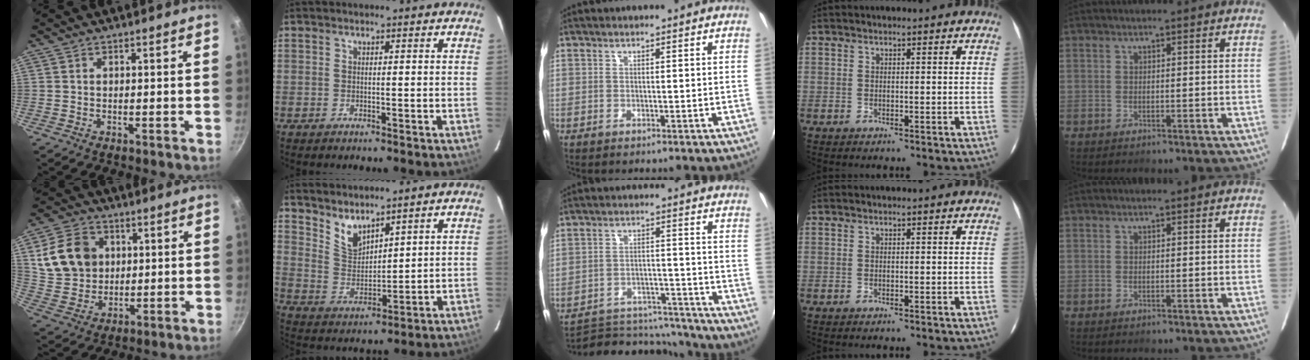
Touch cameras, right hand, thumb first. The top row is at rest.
{"thumb": {"total": 13.4, "force": [3.5, 10.8, 7.1], "torque": [-0.113, -0.004, 0.074]}, "index": {"total": 6.7, "force": [5.5, 2.4, 3.0], "torque": [-0.052, -0.003, 0.115]}, "middle": {"total": 15.6, "force": [-14.3, 4.8, 4.0], "torque": [-0.088, 0.019, -0.194]}}